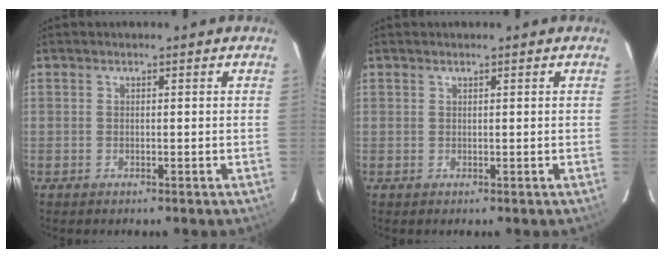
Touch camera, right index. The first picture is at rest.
{"total": 0.6, "force": [0.3, 0.5, 0.0], "torque": [0.003, 0.003, 0.004]}